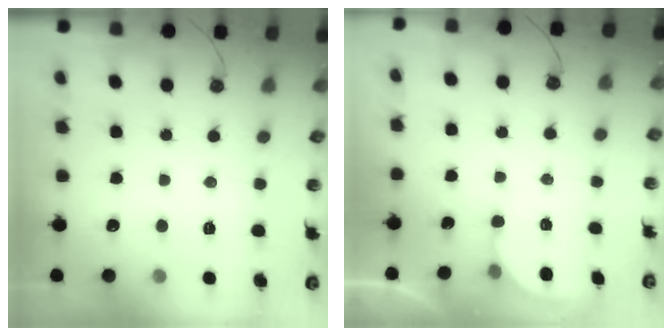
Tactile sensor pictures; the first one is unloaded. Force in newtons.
{"total": 2.6, "press": 2.6, "slide": 0.2}